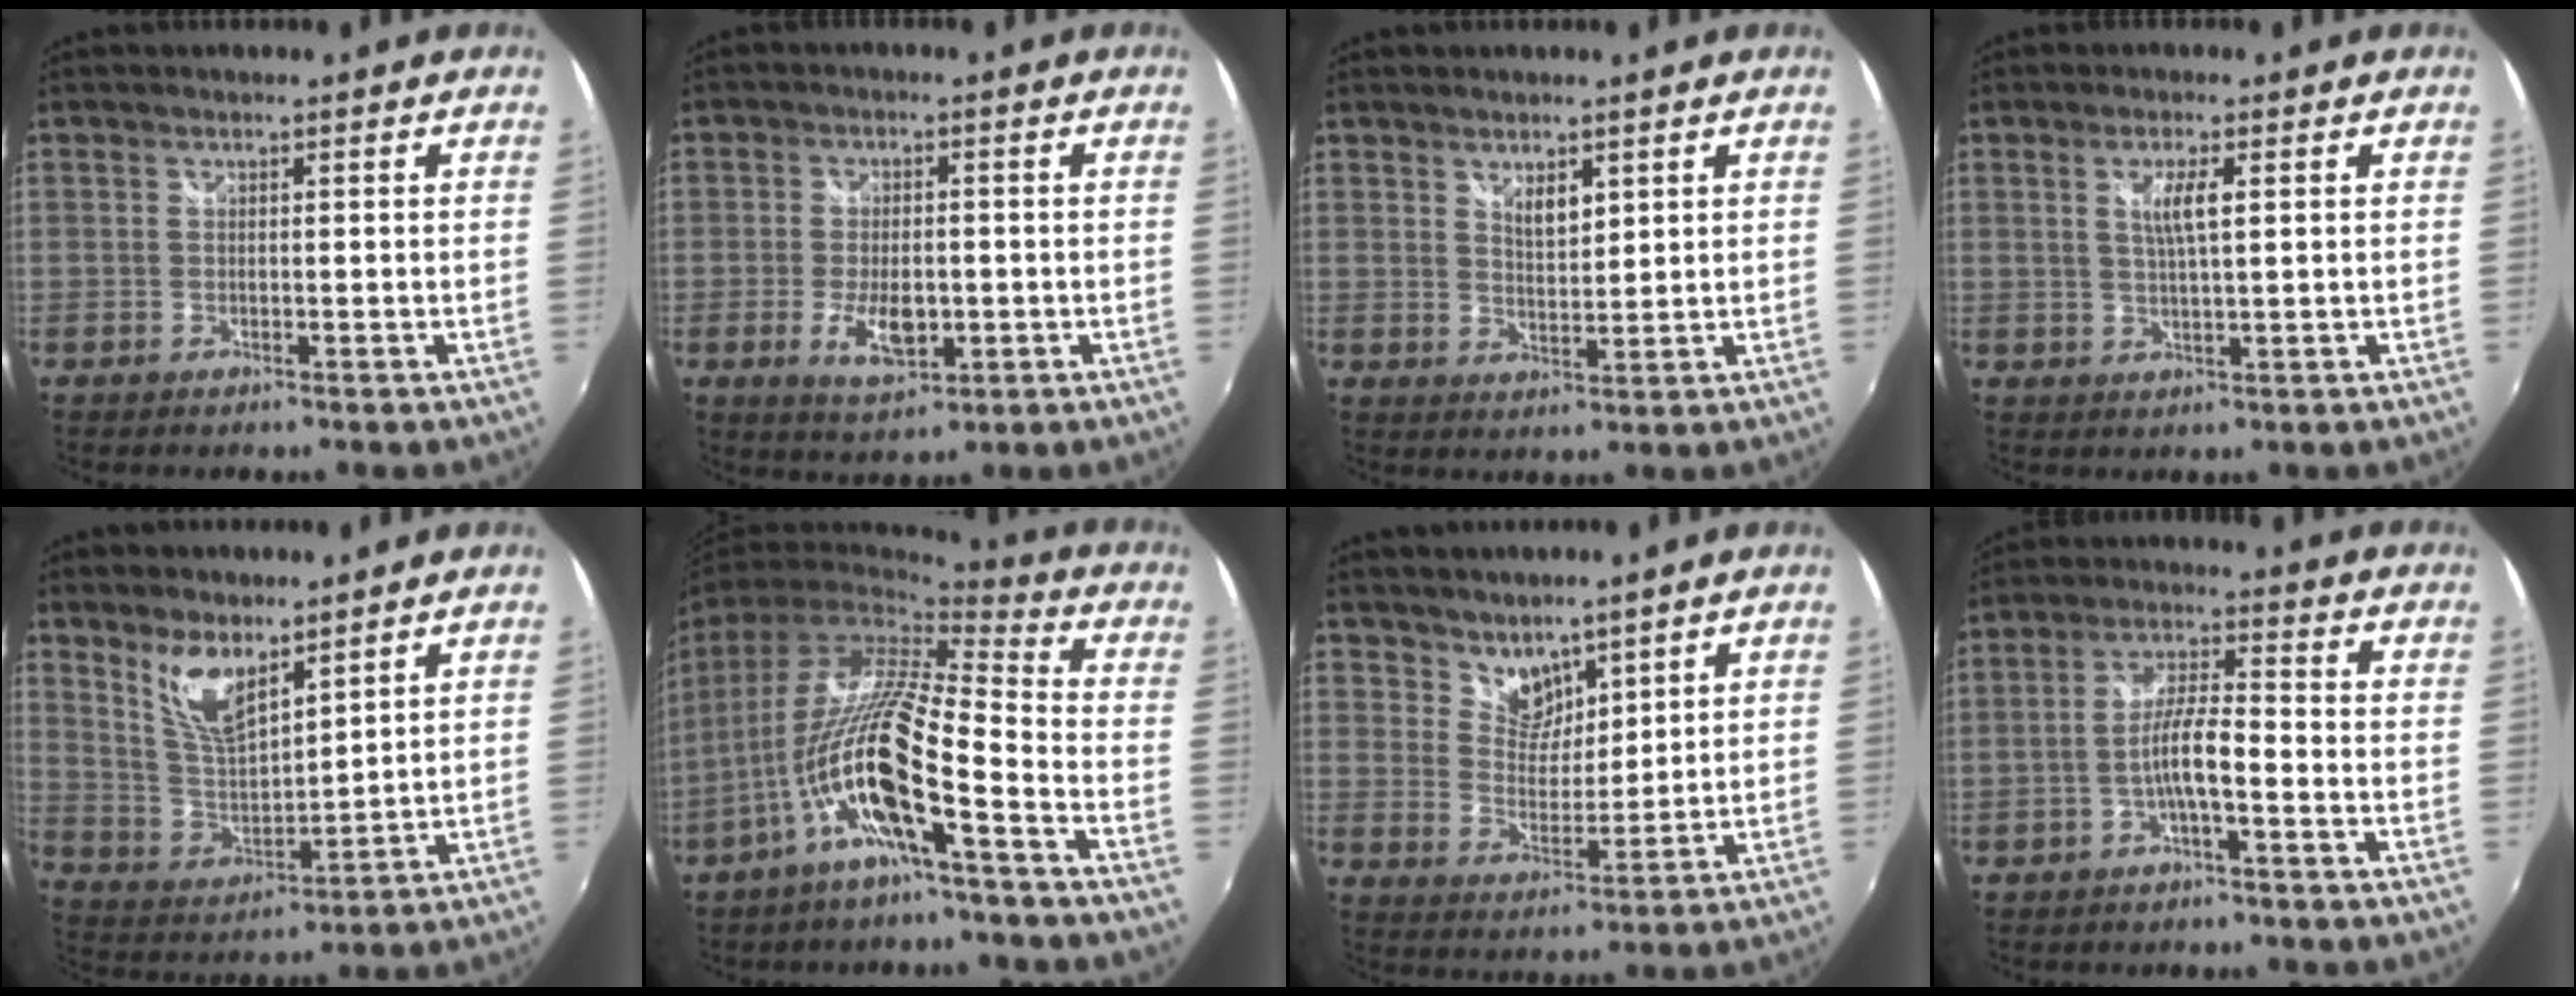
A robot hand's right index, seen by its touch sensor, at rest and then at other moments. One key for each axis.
{"total": 7.2, "fx": -2.0, "fy": 3.6, "fz": 5.9, "tx": -0.118, "ty": -0.007, "tz": -0.029}
{"total": 3.7, "fx": 2.3, "fy": 1.6, "fz": 2.4, "tx": -0.037, "ty": -0.004, "tz": 0.039}
{"total": 3.9, "fx": 1.2, "fy": 0.5, "fz": 3.7, "tx": -0.070, "ty": -0.003, "tz": 0.021}
{"total": 9.4, "fx": 6.5, "fy": 3.3, "fz": 6.0, "tx": -0.116, "ty": -0.006, "tz": 0.133}
{"total": 16.2, "fx": -6.2, "fy": 2.3, "fz": 14.7, "tx": -0.263, "ty": -0.017, "tz": -0.123}
{"total": 6.3, "fx": 5.2, "fy": 3.2, "fz": 1.5, "tx": -0.011, "ty": 0.002, "tz": 0.098}
{"total": 6.0, "fx": -2.5, "fy": 0.7, "fz": 5.4, "tx": -0.107, "ty": 0.012, "tz": -0.043}